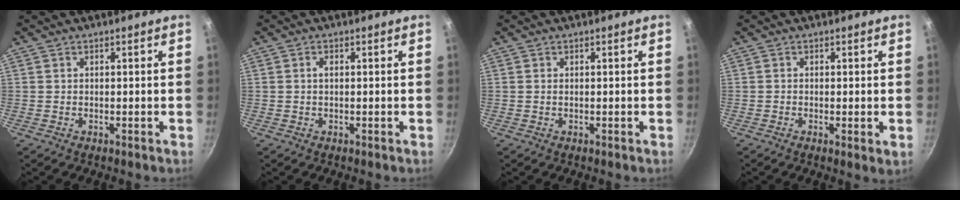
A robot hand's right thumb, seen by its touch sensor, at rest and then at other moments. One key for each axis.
{"total": 1.1, "fx": 0.2, "fy": 0.6, "fz": 1.0, "tx": -0.017, "ty": 0.001, "tz": 0.003}
{"total": 0.0}
{"total": 2.3, "fx": -0.4, "fy": 0.5, "fz": 2.2, "tx": -0.044, "ty": -0.009, "tz": -0.010}